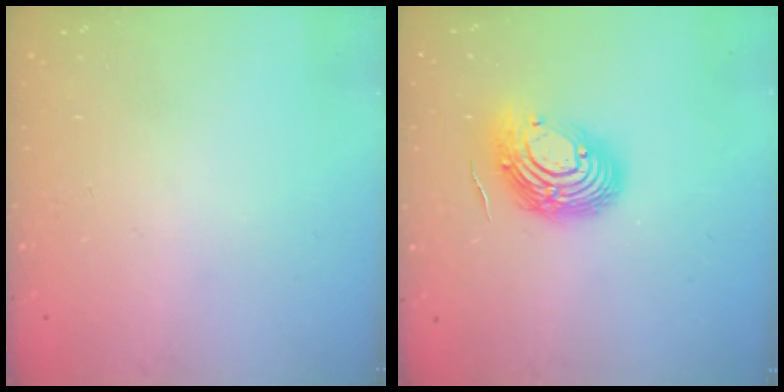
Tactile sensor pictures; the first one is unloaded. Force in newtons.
{"total": 13.5, "press": 13.5, "slide": 1.3}